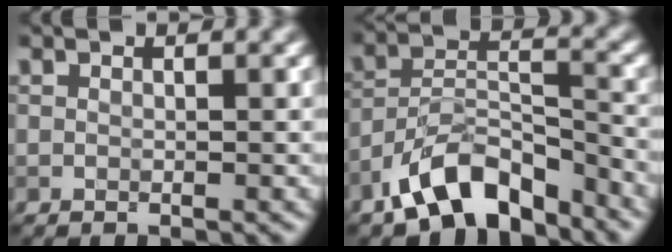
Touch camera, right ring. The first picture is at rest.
{"total": 7.9, "force": [-5.9, 3.3, 4.1], "torque": [-0.060, 0.005, -0.115]}